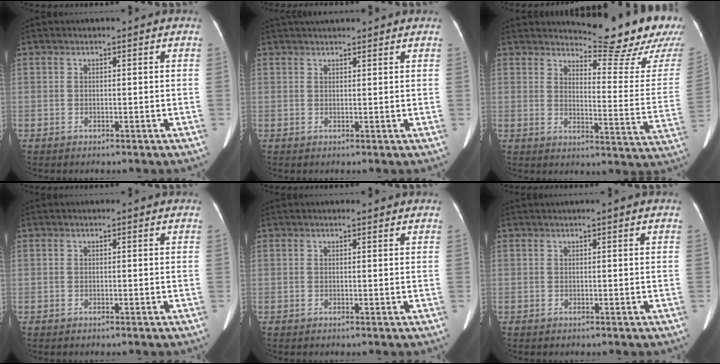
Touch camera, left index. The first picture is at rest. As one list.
[{"total": 6.3, "force": [5.7, 1.1, 2.6], "torque": [-0.038, 0.038, 0.082]}, {"total": 16.3, "force": [15.2, 0.6, 5.8], "torque": [-0.078, -0.103, 0.173]}, {"total": 0.0}, {"total": 0.9, "force": [0.9, 0.1, 0.3], "torque": [-0.009, 0.004, 0.015]}, {"total": 0.6, "force": [0.4, 0.1, 0.3], "torque": [-0.007, 0.019, 0.010]}]